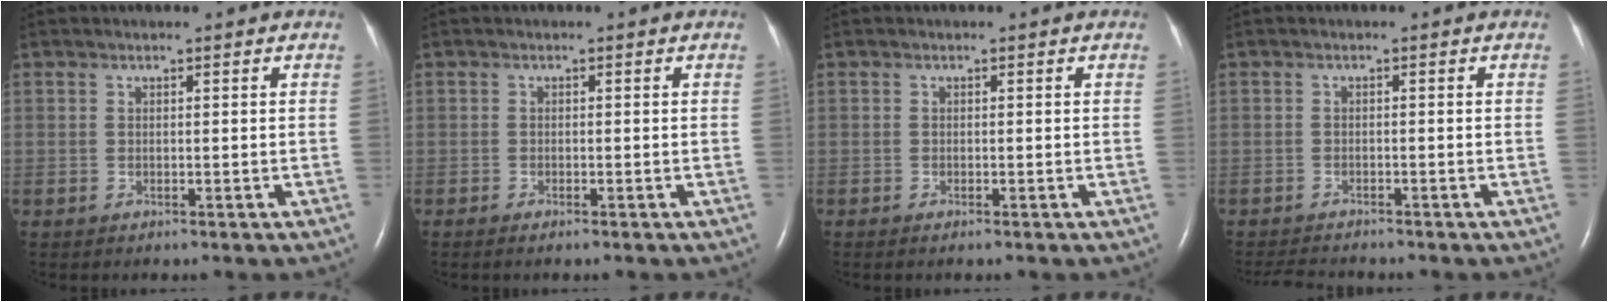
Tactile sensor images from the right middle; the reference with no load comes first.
{"total": 0.9, "force": [-0.7, 0.0, 0.6], "torque": [-0.007, -0.001, -0.010]}
{"total": 0.0}
{"total": 3.2, "force": [-3.1, -0.3, 0.6], "torque": [-0.011, -0.015, -0.052]}